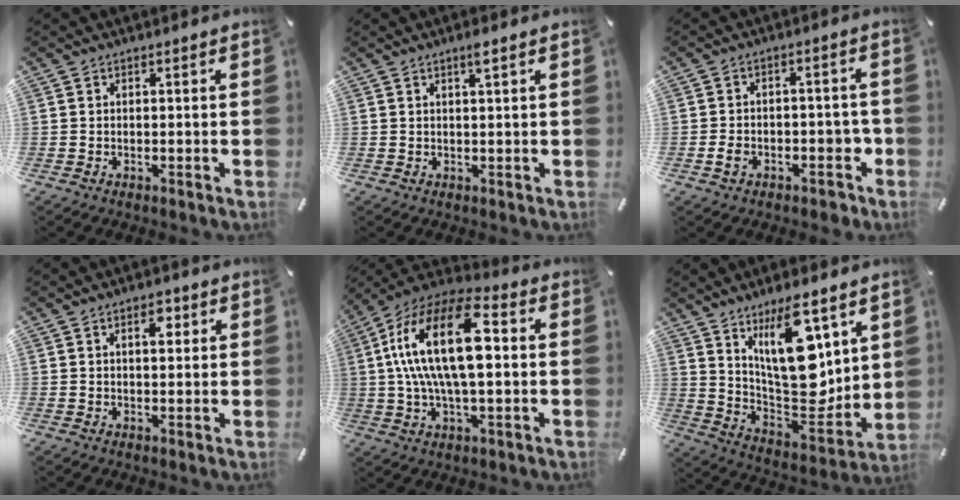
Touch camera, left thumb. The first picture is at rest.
{"total": 1.8, "force": [1.1, 0.0, 1.5], "torque": [-0.031, -0.001, 0.018]}
{"total": 6.0, "force": [-2.2, 4.2, 3.7], "torque": [-0.057, 0.010, -0.039]}
{"total": 3.8, "force": [1.3, 2.0, 2.9], "torque": [-0.030, -0.005, 0.014]}
{"total": 20.1, "force": [2.8, 8.8, 17.8], "torque": [-0.375, -0.001, 0.039]}
{"total": 20.2, "force": [9.2, 9.0, 15.5], "torque": [-0.274, -0.077, 0.154]}